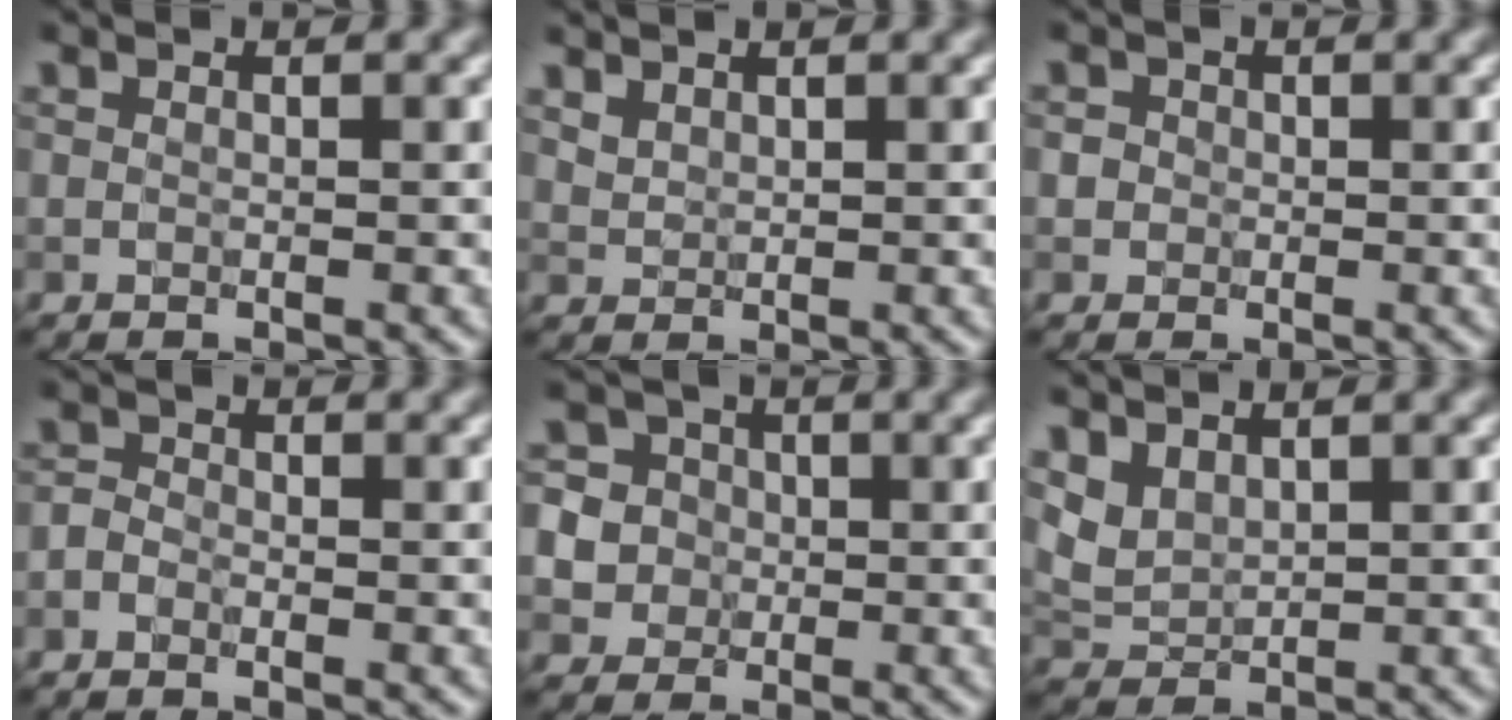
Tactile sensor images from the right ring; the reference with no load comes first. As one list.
[{"total": 1.3, "force": [1.2, 0.5, 0.3], "torque": [-0.011, 0.002, 0.030]}, {"total": 1.8, "force": [0.4, 1.6, 0.7], "torque": [0.002, 0.008, 0.000]}, {"total": 1.2, "force": [-0.8, 0.7, 0.5], "torque": [-0.006, 0.001, -0.021]}, {"total": 8.3, "force": [0.4, 7.9, 2.6], "torque": [-0.059, 0.026, -0.006]}, {"total": 2.7, "force": [1.8, 1.5, 1.3], "torque": [-0.034, 0.000, 0.042]}]